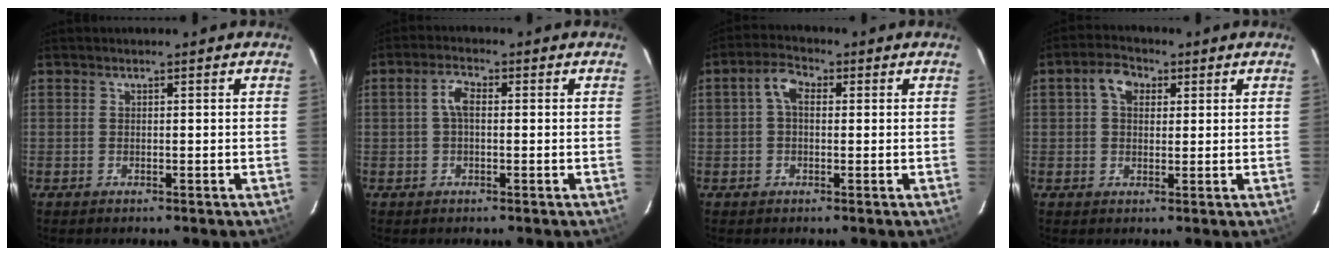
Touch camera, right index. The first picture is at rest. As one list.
[{"total": 3.1, "force": [0.1, 1.6, 2.7], "torque": [-0.056, 0.011, 0.003]}, {"total": 4.0, "force": [0.5, 2.6, 3.0], "torque": [-0.058, 0.018, 0.009]}, {"total": 4.7, "force": [1.5, 3.5, 2.9], "torque": [-0.051, 0.020, 0.026]}]